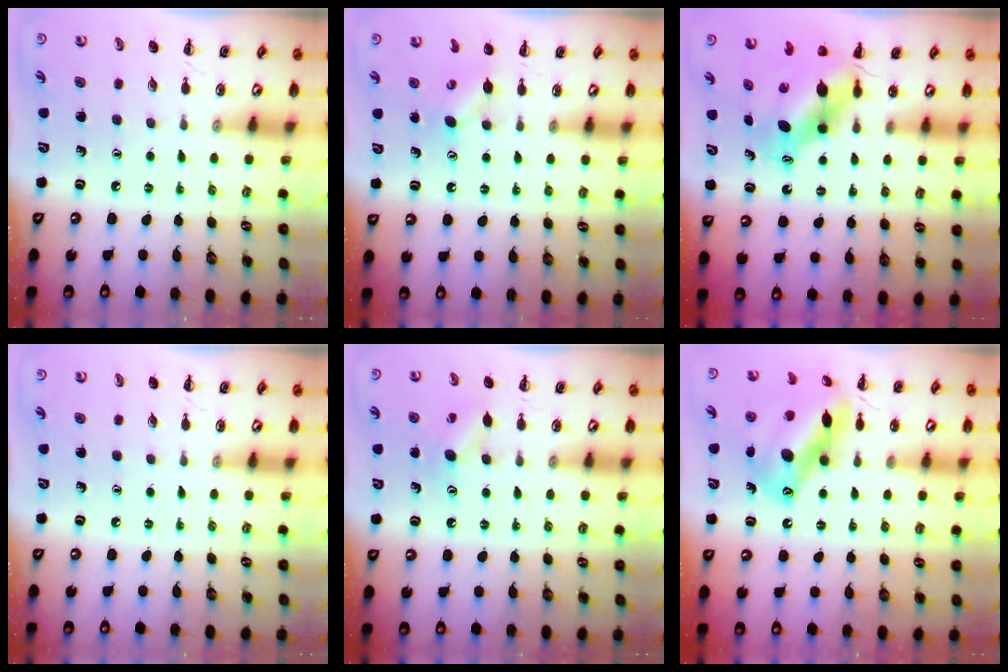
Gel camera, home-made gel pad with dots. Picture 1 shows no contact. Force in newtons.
{"total": 4.8, "press": 4.7, "slide": 1.3}
{"total": 6.5, "press": 6.4, "slide": 1.3}
{"total": 0.0}
{"total": 7.4, "press": 7.3, "slide": 1.4}
{"total": 15.6, "press": 15.0, "slide": 4.1}